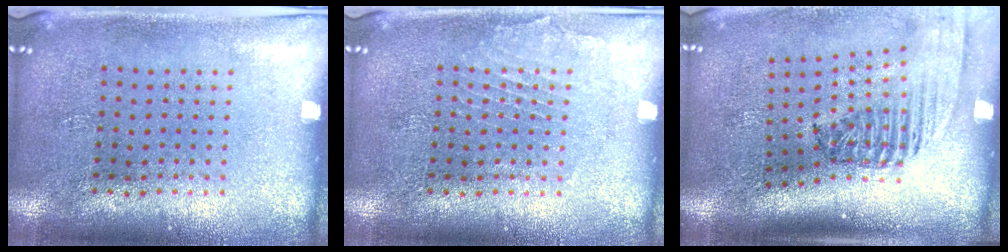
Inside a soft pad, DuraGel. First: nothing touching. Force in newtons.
{"total": 1.2, "press": 1.1, "slide": 0.1}
{"total": 2.3, "press": 1.6, "slide": 1.7}